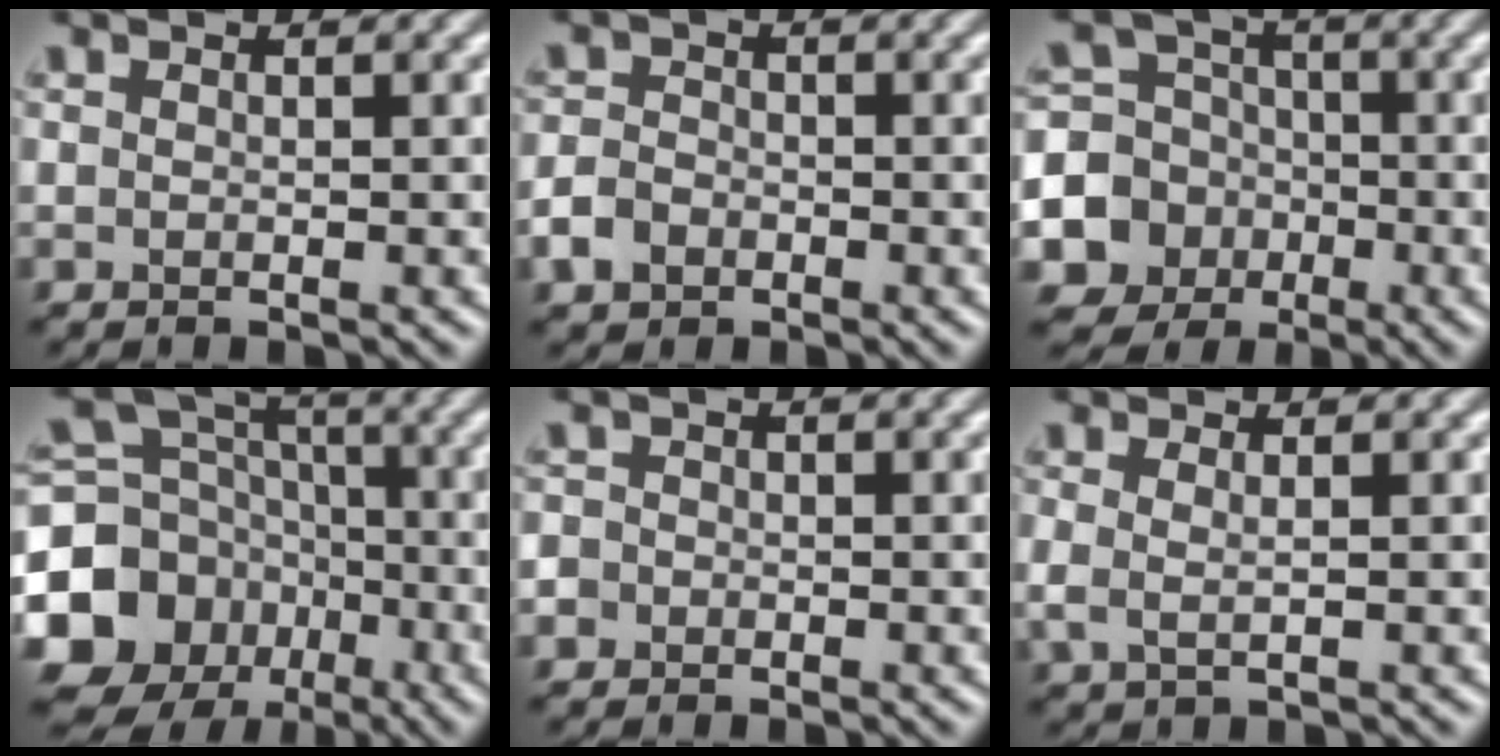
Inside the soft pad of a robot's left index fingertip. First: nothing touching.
{"total": 2.5, "force": [-1.7, 1.7, 0.8], "torque": [-0.014, -0.005, -0.038]}
{"total": 9.9, "force": [-3.7, 9.0, 1.8], "torque": [-0.047, -0.019, -0.091]}
{"total": 12.7, "force": [-5.4, 10.7, 4.3], "torque": [-0.112, -0.021, -0.114]}
{"total": 2.0, "force": [-0.9, 1.7, 0.2], "torque": [0.009, 0.008, -0.033]}
{"total": 1.2, "force": [0.2, 0.3, 1.1], "torque": [-0.024, -0.006, 0.005]}